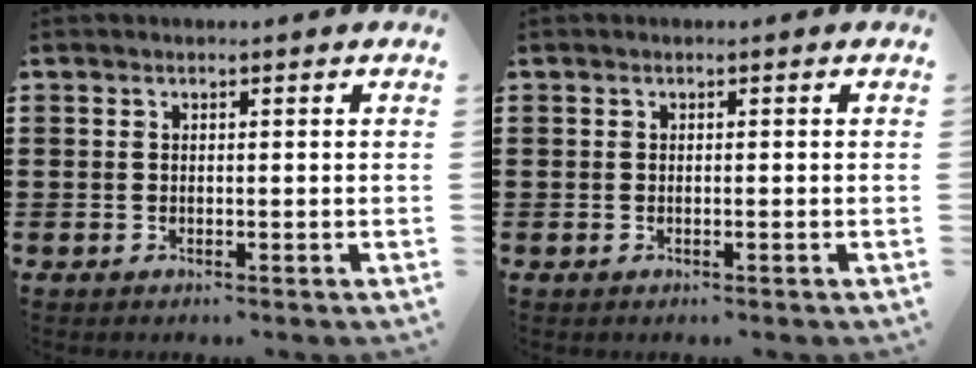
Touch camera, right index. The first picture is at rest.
{"total": 0.0}